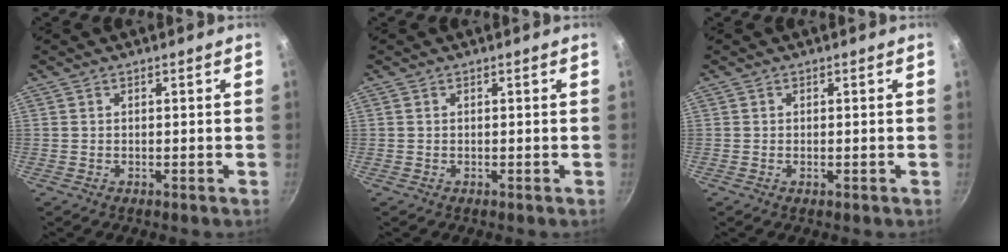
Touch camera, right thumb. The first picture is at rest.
{"total": 0.0}
{"total": 0.7, "force": [-0.2, 0.3, 0.6], "torque": [-0.011, 0.002, -0.003]}